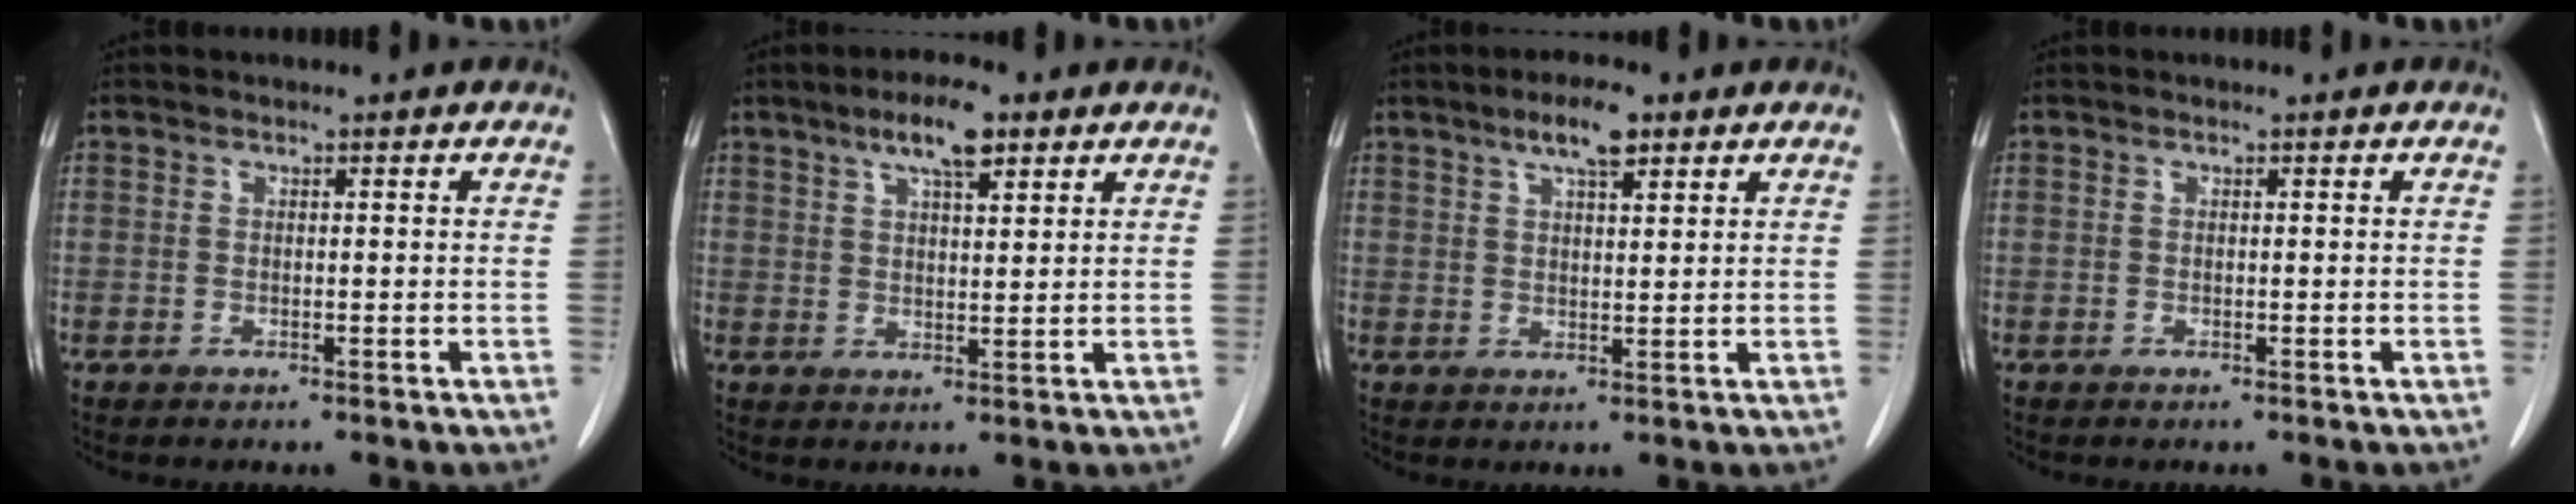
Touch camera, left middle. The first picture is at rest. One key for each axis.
{"total": 6.6, "fx": 4.1, "fy": 1.5, "fz": 4.9, "tx": -0.090, "ty": 0.008, "tz": 0.068}
{"total": 5.4, "fx": 3.5, "fy": 1.2, "fz": 4.0, "tx": -0.074, "ty": 0.006, "tz": 0.057}
{"total": 0.0}